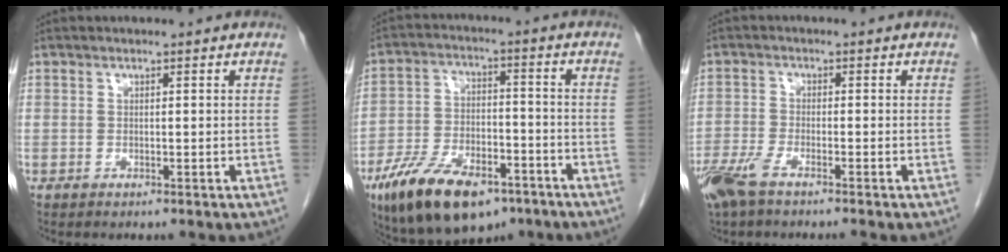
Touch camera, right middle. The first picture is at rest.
{"total": 15.6, "force": [-10.0, 6.7, 10.0], "torque": [-0.182, -0.007, -0.166]}
{"total": 5.8, "force": [-4.3, 0.9, 3.8], "torque": [-0.080, -0.013, -0.083]}